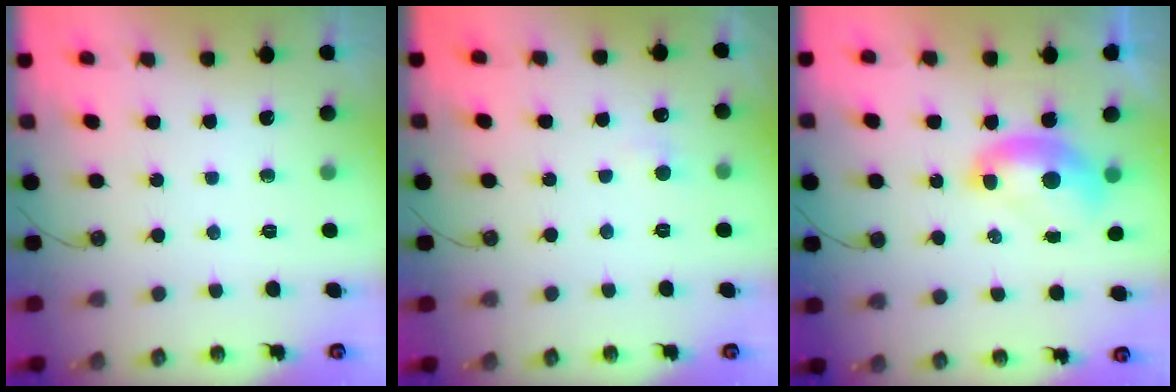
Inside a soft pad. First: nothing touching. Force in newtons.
{"total": 1.7, "press": 1.5, "slide": 0.7}
{"total": 2.2, "press": 2.2, "slide": 0.3}